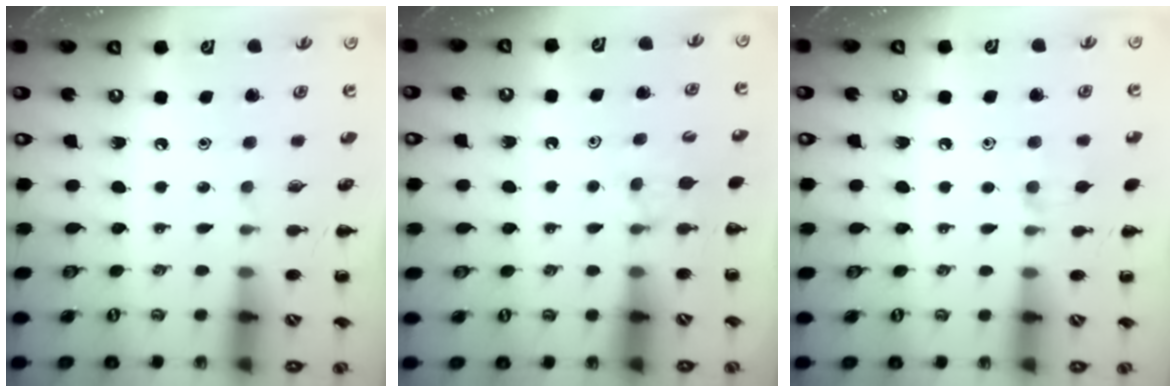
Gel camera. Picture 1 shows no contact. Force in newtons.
{"total": 4.3, "press": 4.1, "slide": 1.4}
{"total": 6.5, "press": 6.0, "slide": 2.3}